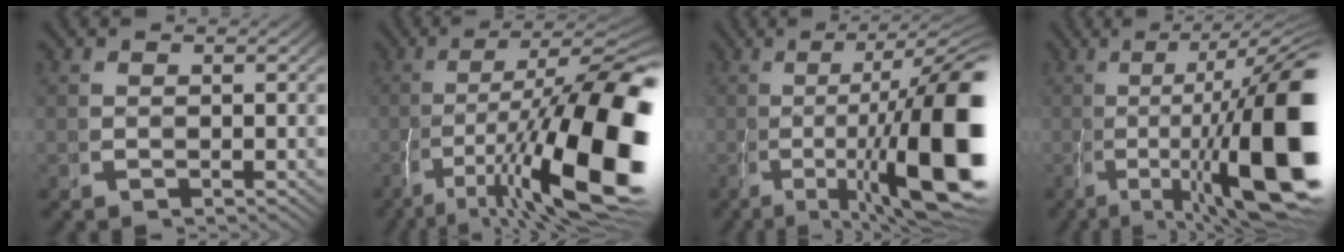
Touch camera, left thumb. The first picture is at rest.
{"total": 15.6, "force": [-3.3, 6.7, 13.7], "torque": [-0.233, -0.051, -0.021]}
{"total": 16.5, "force": [-1.8, 6.8, 14.9], "torque": [-0.218, -0.034, -0.008]}
{"total": 17.8, "force": [-1.0, 8.3, 15.8], "torque": [-0.225, -0.026, -0.003]}